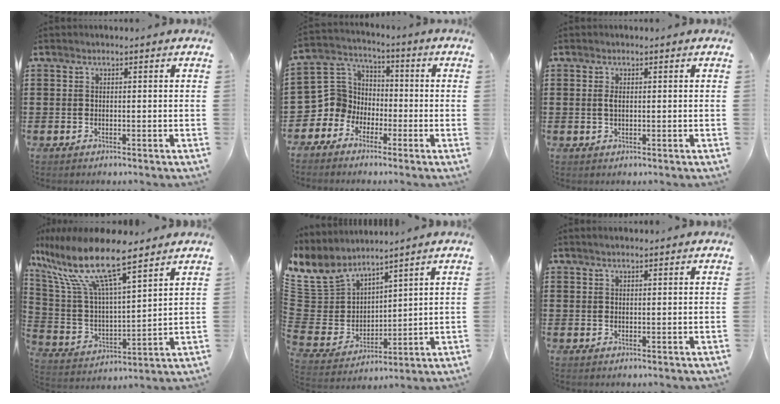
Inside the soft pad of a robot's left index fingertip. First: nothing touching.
{"total": 6.8, "force": [-2.4, 6.2, 1.2], "torque": [-0.068, 0.008, -0.054]}
{"total": 1.4, "force": [0.2, 0.5, 1.3], "torque": [-0.027, 0.003, 0.003]}
{"total": 12.8, "force": [9.4, 2.5, 8.3], "torque": [-0.199, -0.052, 0.161]}
{"total": 8.3, "force": [6.4, 5.1, 0.7], "torque": [-0.072, -0.054, 0.125]}
{"total": 1.0, "force": [0.8, 0.2, 0.6], "torque": [-0.012, 0.002, 0.015]}